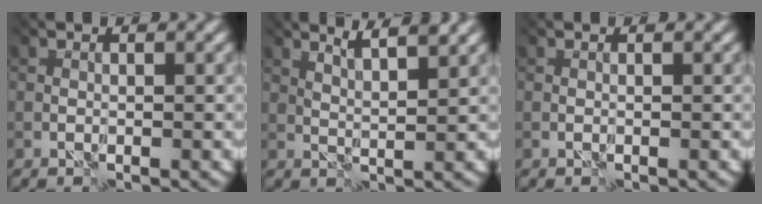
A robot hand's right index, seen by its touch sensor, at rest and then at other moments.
{"total": 3.2, "force": [2.9, -0.3, 1.4], "torque": [-0.023, 0.009, 0.052]}
{"total": 0.0}